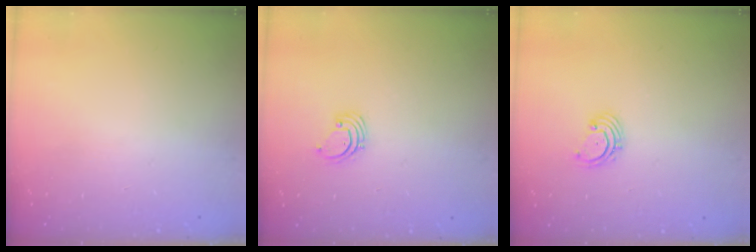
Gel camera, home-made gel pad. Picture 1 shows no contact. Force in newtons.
{"total": 1.4, "press": 1.4, "slide": 0.1}
{"total": 1.8, "press": 1.7, "slide": 0.7}